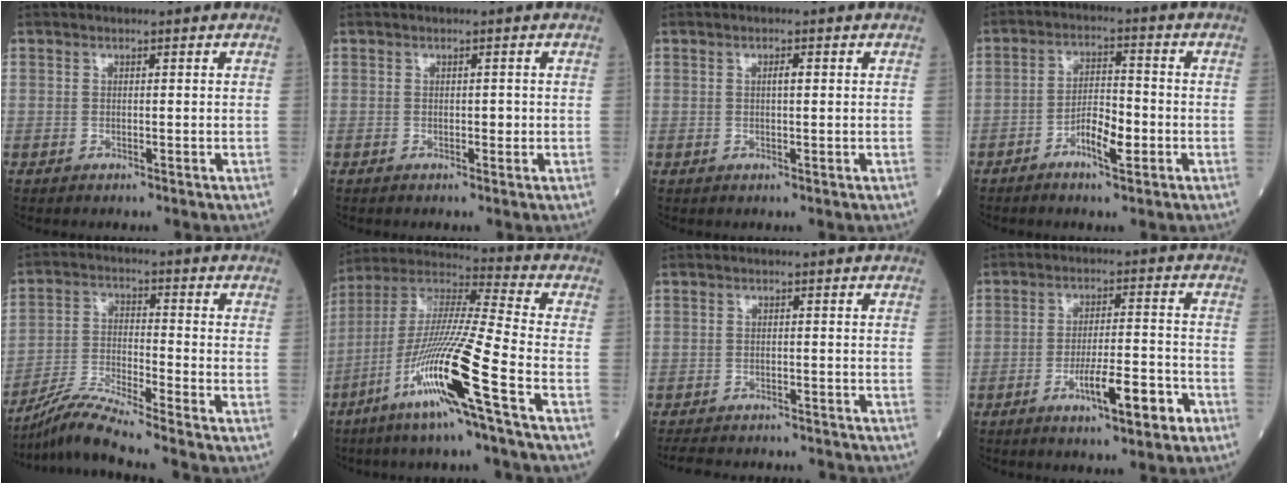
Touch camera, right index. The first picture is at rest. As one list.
[{"total": 0.8, "force": [-0.1, 0.5, 0.6], "torque": [-0.005, 0.002, -0.001]}, {"total": 1.2, "force": [0.3, 0.1, 1.2], "torque": [-0.025, 0.000, 0.005]}, {"total": 5.6, "force": [-2.4, 1.6, 4.8], "torque": [-0.087, 0.007, -0.043]}, {"total": 8.3, "force": [-7.5, -2.1, 2.7], "torque": [-0.066, -0.021, -0.143]}, {"total": 16.9, "force": [-7.7, -1.3, 15.0], "torque": [-0.305, -0.026, -0.152]}, {"total": 11.5, "force": [-10.7, 2.9, 3.3], "torque": [-0.069, 0.001, -0.136]}, {"total": 8.4, "force": [-4.2, 1.3, 7.1], "torque": [-0.118, 0.002, -0.063]}]